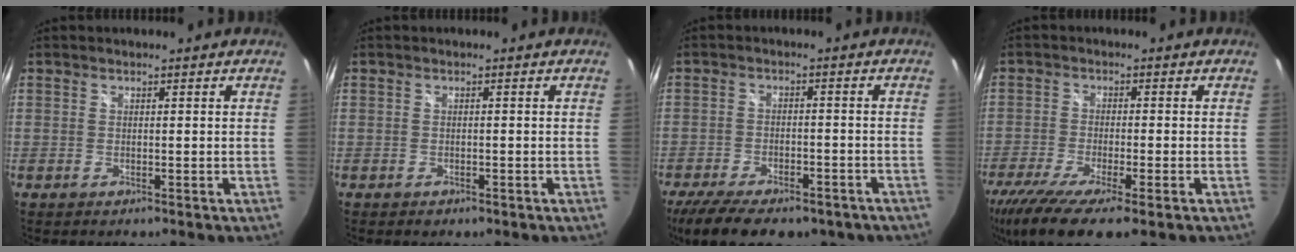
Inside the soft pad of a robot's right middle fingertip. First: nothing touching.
{"total": 1.1, "force": [-0.7, 0.7, 0.4], "torque": [-0.009, -0.003, -0.011]}
{"total": 17.5, "force": [-12.9, 7.1, 9.6], "torque": [-0.201, -0.038, -0.184]}
{"total": 12.9, "force": [-8.5, 2.7, 9.3], "torque": [-0.196, -0.058, -0.146]}